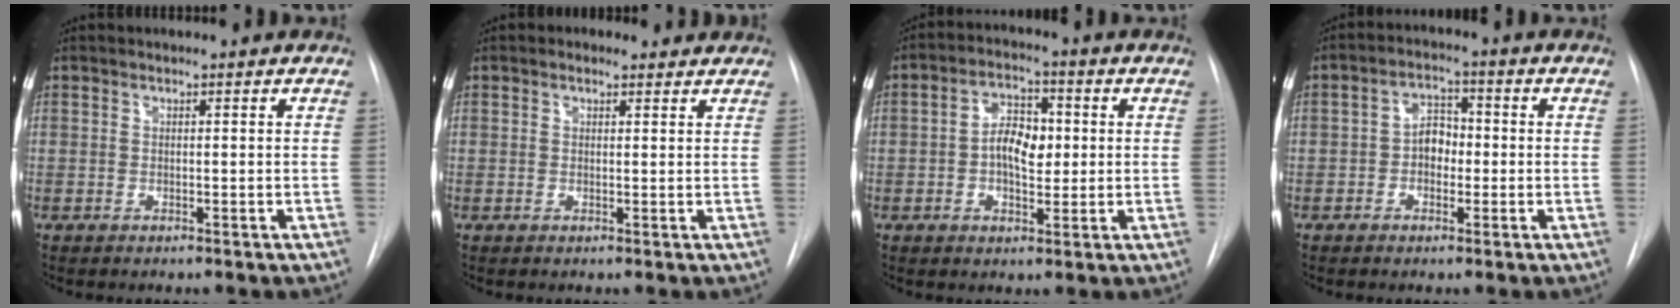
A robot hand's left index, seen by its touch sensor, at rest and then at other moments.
{"total": 1.5, "force": [0.8, 1.1, 0.5], "torque": [-0.011, 0.007, 0.007]}
{"total": 6.4, "force": [-0.5, 3.5, 5.3], "torque": [-0.095, 0.010, -0.010]}
{"total": 4.2, "force": [-1.2, 2.8, 2.9], "torque": [-0.047, 0.012, -0.025]}